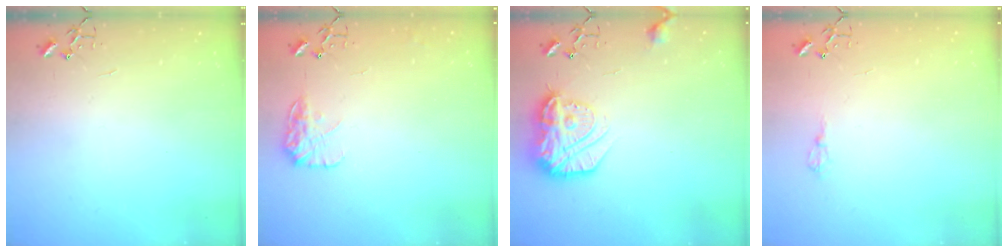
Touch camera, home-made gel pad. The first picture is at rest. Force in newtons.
{"total": 11.4, "press": 11.3, "slide": 0.4}
{"total": 17.2, "press": 17.2, "slide": 1.1}
{"total": 6.5, "press": 6.4, "slide": 0.8}